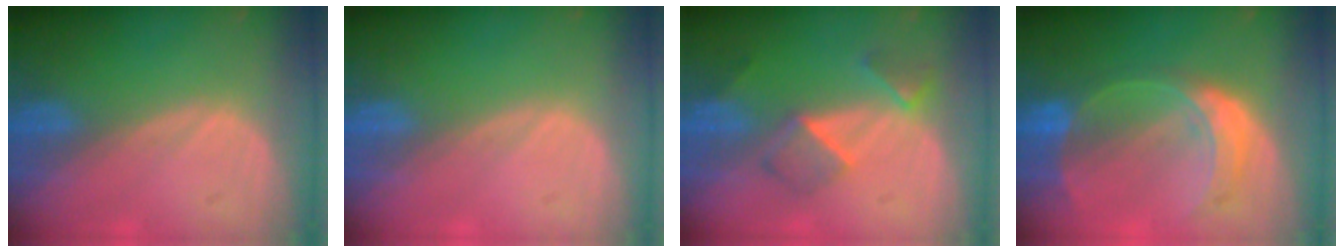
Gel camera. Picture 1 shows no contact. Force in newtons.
{"total": 0.0}
{"total": 5.6, "press": 4.9, "slide": 2.7}
{"total": 7.6, "press": 6.6, "slide": 3.8}